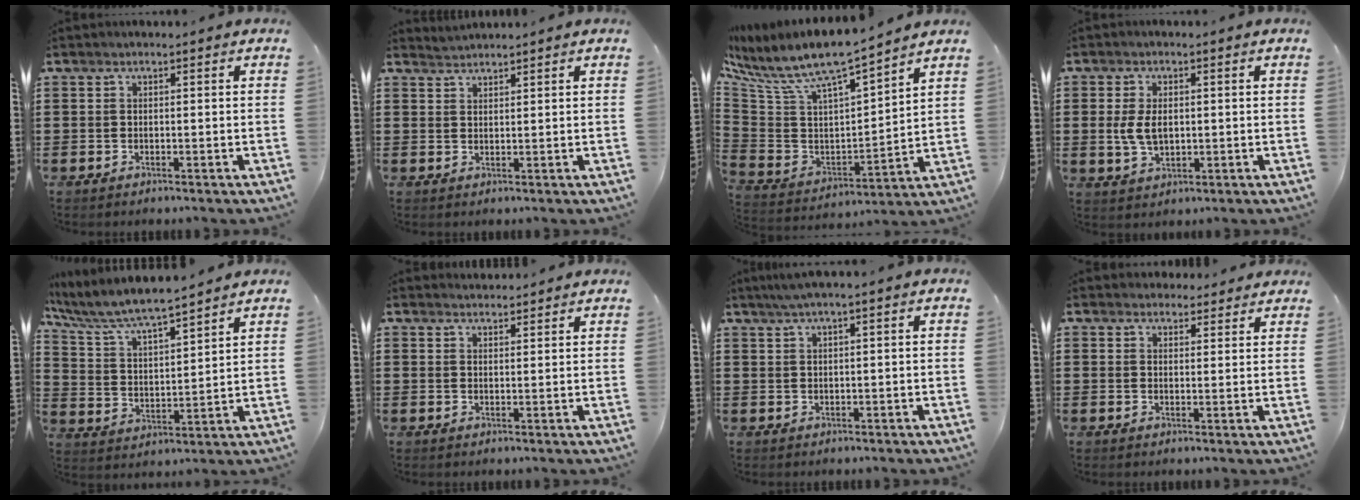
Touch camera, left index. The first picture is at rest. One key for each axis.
{"total": 1.6, "fx": 1.6, "fy": -0.1, "fz": -0.2, "tx": -0.001, "ty": 0.001, "tz": 0.033}
{"total": 9.0, "fx": 7.7, "fy": 1.4, "fz": 4.5, "tx": -0.125, "ty": -0.060, "tz": 0.129}
{"total": 4.6, "fx": 0.1, "fy": 2.8, "fz": 3.6, "tx": -0.089, "ty": 0.005, "tz": -0.003}
{"total": 6.4, "fx": 5.8, "fy": 0.7, "fz": 2.5, "tx": -0.078, "ty": -0.035, "tz": 0.096}
{"total": 1.8, "fx": 1.8, "fy": 0.1, "fz": 0.0, "tx": -0.005, "ty": -0.001, "tz": 0.036}
{"total": 1.6, "fx": 0.8, "fy": -0.1, "fz": 1.4, "tx": -0.027, "ty": -0.001, "tz": 0.014}
{"total": 2.8, "fx": 2.6, "fy": 1.0, "fz": 0.1, "tx": -0.002, "ty": -0.005, "tz": 0.049}